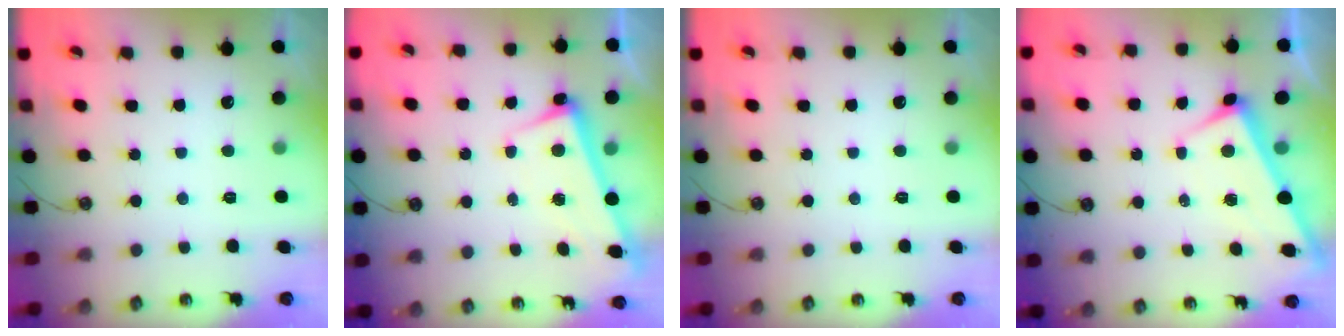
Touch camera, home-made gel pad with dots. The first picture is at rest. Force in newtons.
{"total": 2.6, "press": 2.4, "slide": 1.0}
{"total": 0.0}
{"total": 3.2, "press": 3.2, "slide": 0.0}